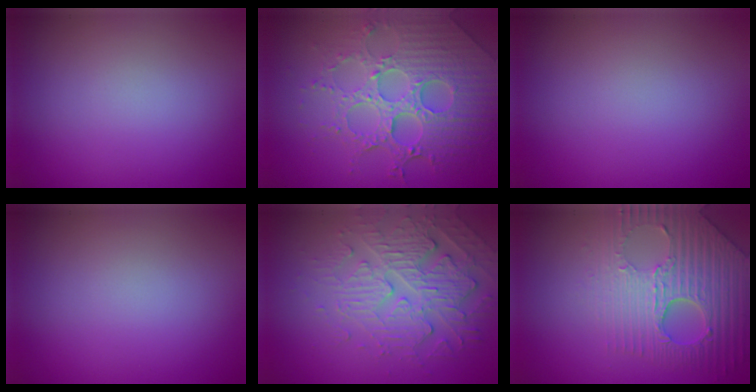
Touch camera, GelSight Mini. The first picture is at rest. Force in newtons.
{"total": 8.3, "press": 6.0, "slide": 5.7}
{"total": 0.0}
{"total": 0.0}
{"total": 4.7, "press": 4.1, "slide": 2.3}
{"total": 6.2, "press": 5.2, "slide": 3.3}